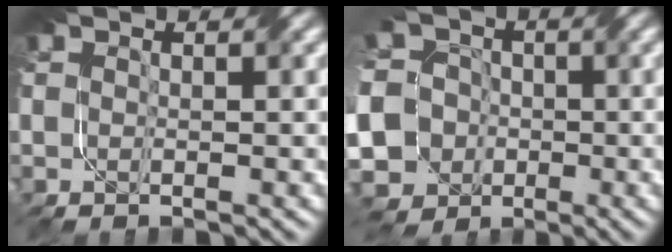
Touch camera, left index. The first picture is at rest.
{"total": 14.3, "force": [-4.2, 12.5, 5.6], "torque": [-0.155, -0.003, -0.105]}